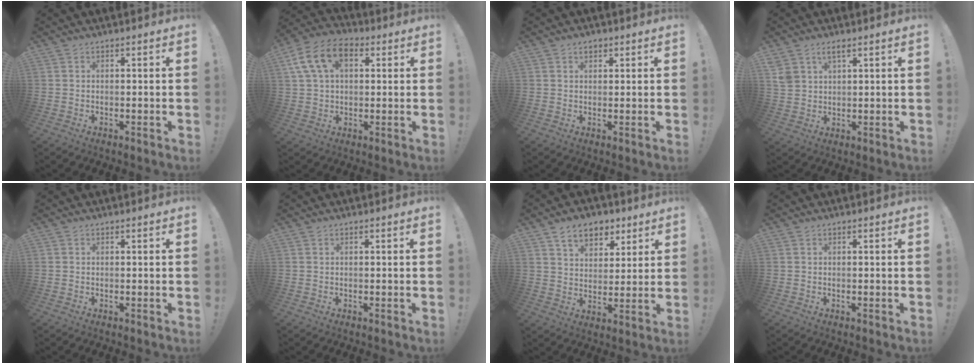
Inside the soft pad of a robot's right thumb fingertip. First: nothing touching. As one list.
[{"total": 13.5, "force": [4.5, 8.6, 9.4], "torque": [-0.179, 0.001, 0.087]}, {"total": 1.9, "force": [1.2, 1.1, 1.0], "torque": [-0.007, -0.005, 0.019]}, {"total": 4.5, "force": [2.7, 2.5, 2.6], "torque": [-0.050, -0.007, 0.051]}, {"total": 0.0}, {"total": 0.0}, {"total": 10.3, "force": [6.3, 6.7, 4.6], "torque": [-0.063, -0.030, 0.117]}, {"total": 0.0}]